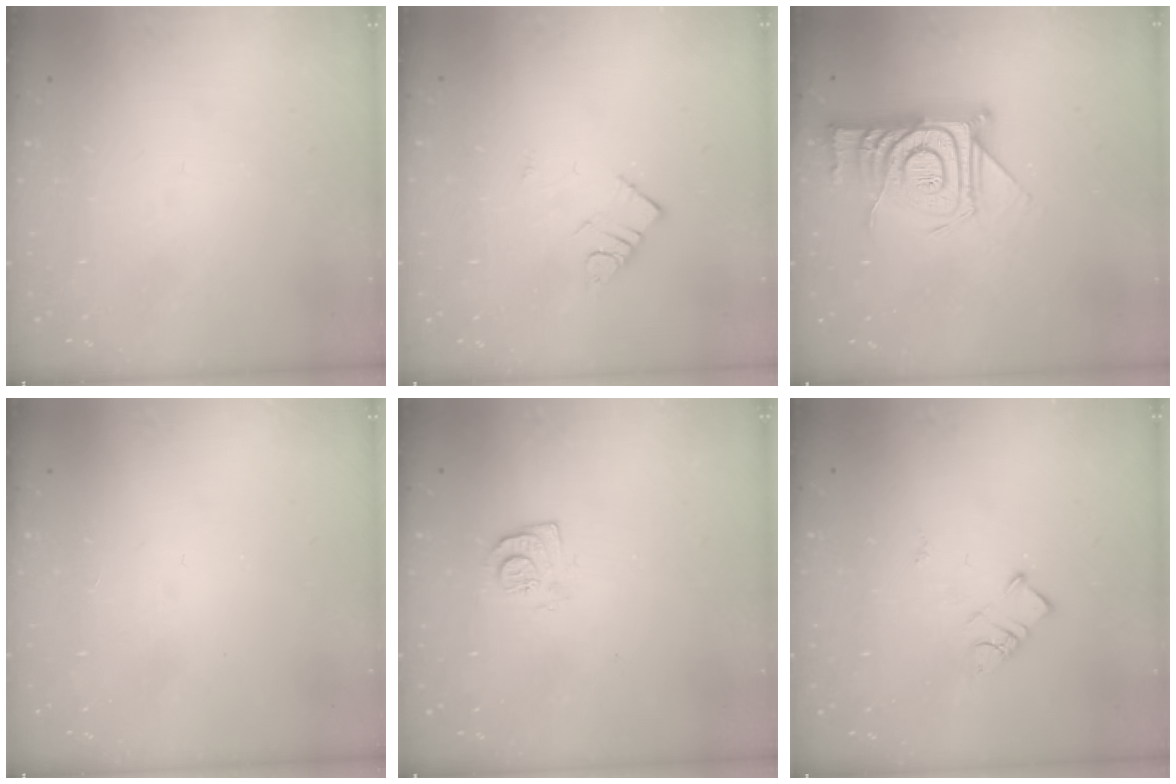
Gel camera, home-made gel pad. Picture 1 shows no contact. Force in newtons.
{"total": 4.3, "press": 4.3, "slide": 0.5}
{"total": 15.2, "press": 15.1, "slide": 1.1}
{"total": 2.8, "press": 2.8, "slide": 0.4}
{"total": 6.8, "press": 6.7, "slide": 0.7}
{"total": 4.3, "press": 4.3, "slide": 0.1}